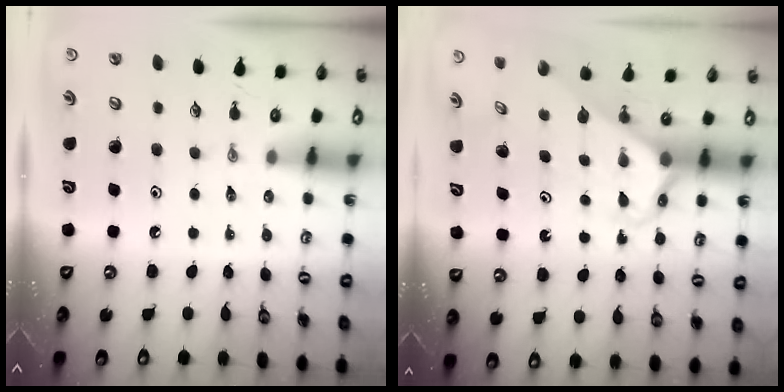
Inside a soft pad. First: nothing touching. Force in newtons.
{"total": 2.7, "press": 2.7, "slide": 0.1}